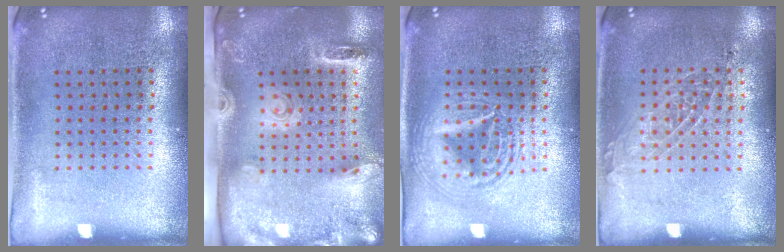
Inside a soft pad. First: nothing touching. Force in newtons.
{"total": 2.7, "press": 1.9, "slide": 1.9}
{"total": 2.6, "press": 2.6, "slide": 0.3}
{"total": 1.1, "press": 1.0, "slide": 0.3}